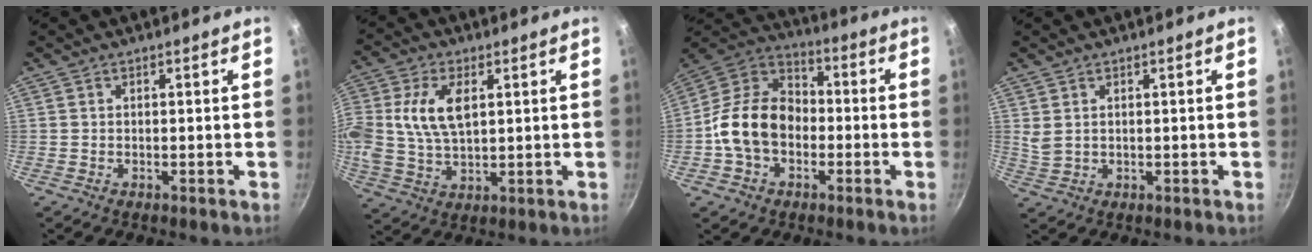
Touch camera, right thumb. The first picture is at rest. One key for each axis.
{"total": 11.4, "fx": 2.5, "fy": 6.5, "fz": 9.1, "tx": -0.189, "ty": 0.003, "tz": 0.053}
{"total": 15.3, "fx": -2.7, "fy": 11.2, "fz": 9.9, "tx": -0.166, "ty": 0.039, "tz": -0.059}
{"total": 2.4, "fx": 1.0, "fy": 1.4, "fz": 1.7, "tx": -0.037, "ty": -0.002, "tz": 0.029}